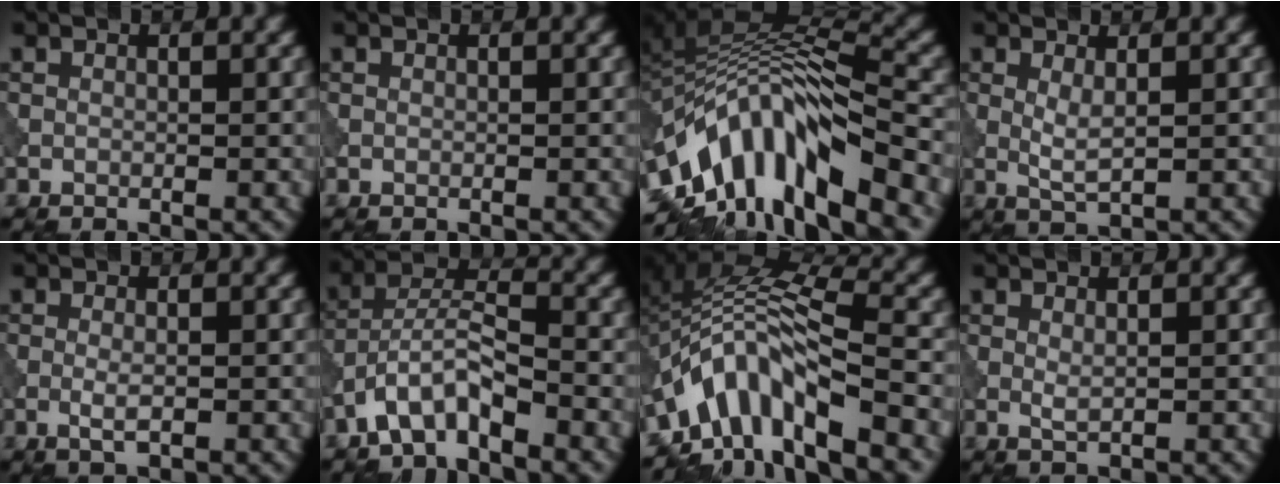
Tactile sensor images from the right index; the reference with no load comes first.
{"total": 0.0}
{"total": 11.7, "force": [-5.8, 4.7, 9.0], "torque": [-0.147, 0.015, -0.103]}
{"total": 1.9, "force": [0.4, 0.4, 1.8], "torque": [-0.043, -0.004, 0.011]}
{"total": 1.7, "force": [-0.4, 0.4, 1.6], "torque": [-0.034, -0.003, -0.009]}
{"total": 5.0, "force": [-3.4, 1.5, 3.3], "torque": [-0.065, 0.013, -0.072]}
{"total": 8.9, "force": [-5.1, 3.2, 6.5], "torque": [-0.097, 0.010, -0.105]}
{"total": 1.0, "force": [0.3, 0.2, 0.9], "torque": [-0.021, -0.001, 0.005]}